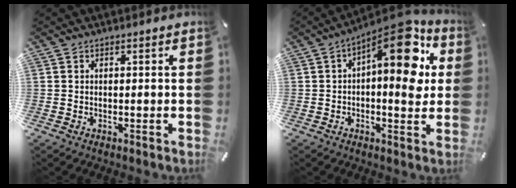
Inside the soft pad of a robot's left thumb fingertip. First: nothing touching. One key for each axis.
{"total": 14.8, "fx": 5.5, "fy": 6.4, "fz": 12.2, "tx": -0.150, "ty": -0.050, "tz": 0.087}